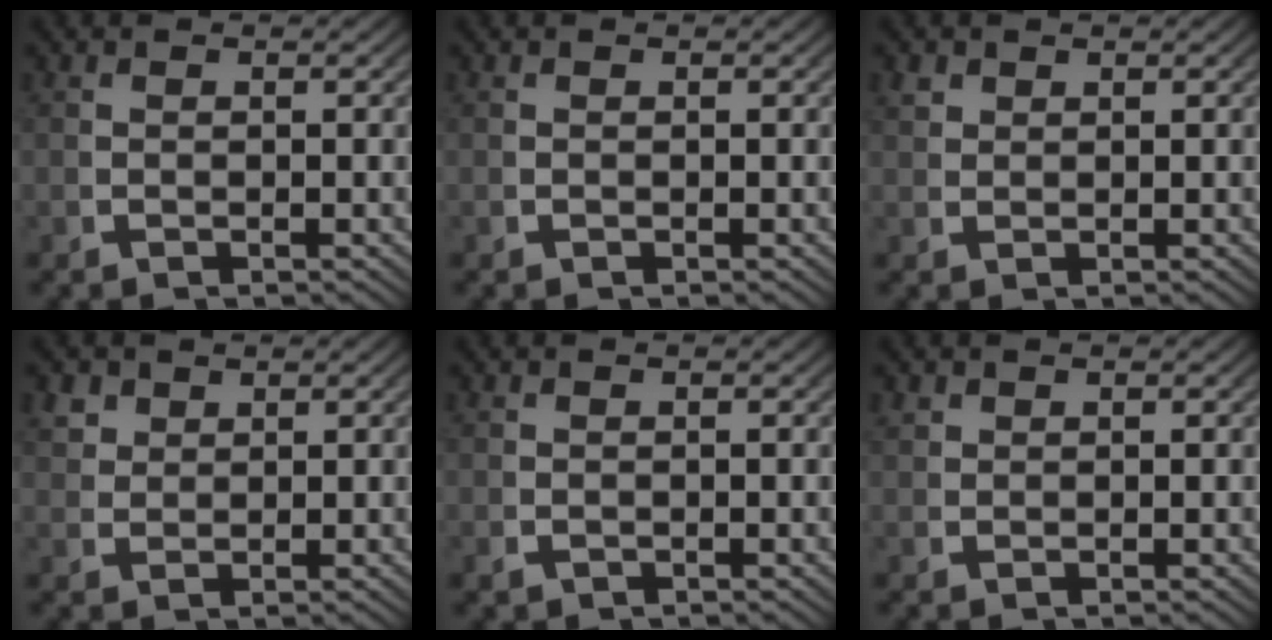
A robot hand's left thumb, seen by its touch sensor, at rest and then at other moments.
{"total": 0.0}
{"total": 1.4, "force": [1.1, 0.7, 0.4], "torque": [-0.009, -0.003, 0.028]}
{"total": 2.5, "force": [1.8, 1.5, 0.9], "torque": [-0.021, -0.003, 0.042]}
{"total": 0.5, "force": [-0.2, 0.4, 0.3], "torque": [-0.010, -0.006, 0.003]}
{"total": 0.9, "force": [0.8, 0.3, 0.1], "torque": [-0.006, -0.003, 0.023]}